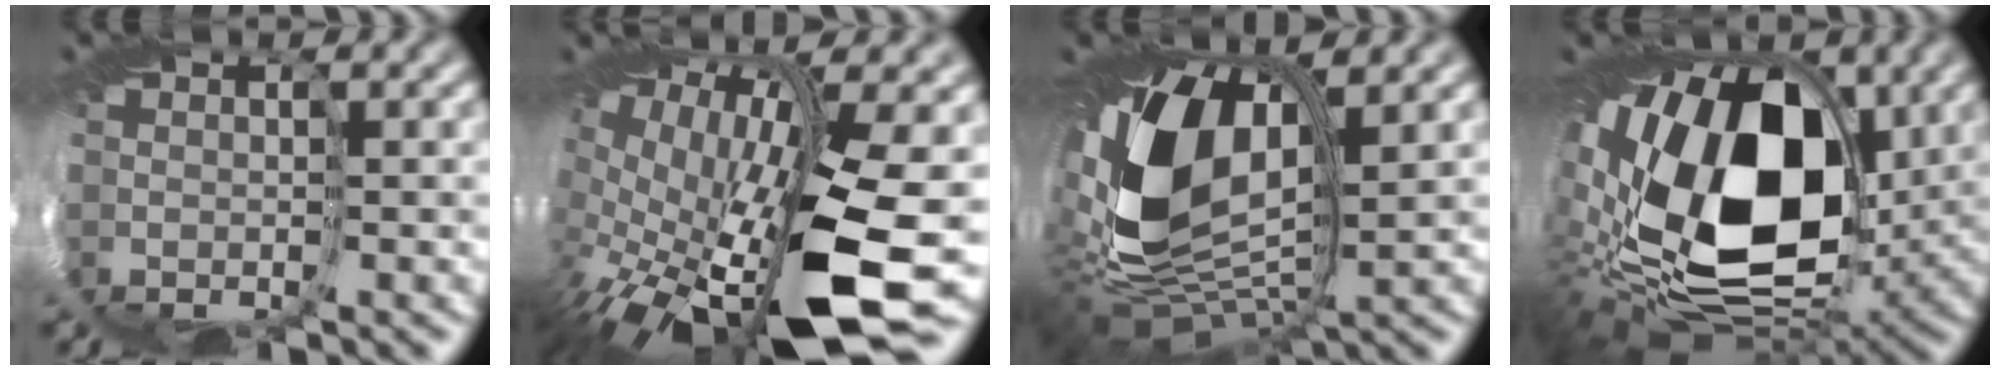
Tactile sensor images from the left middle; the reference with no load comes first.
{"total": 15.2, "force": [-4.8, 5.2, 13.5], "torque": [-0.271, -0.049, -0.083]}
{"total": 13.0, "force": [1.9, 7.8, 10.2], "torque": [-0.248, -0.018, 0.032]}
{"total": 16.4, "force": [0.9, 9.9, 13.1], "torque": [-0.262, -0.020, 0.014]}